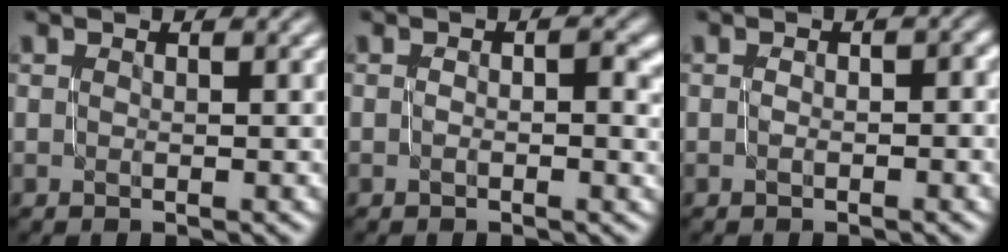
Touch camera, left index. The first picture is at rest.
{"total": 2.1, "force": [-0.2, 0.8, 2.0], "torque": [-0.031, -0.001, -0.005]}
{"total": 1.1, "force": [-0.4, 0.3, 1.0], "torque": [-0.017, 0.001, -0.005]}